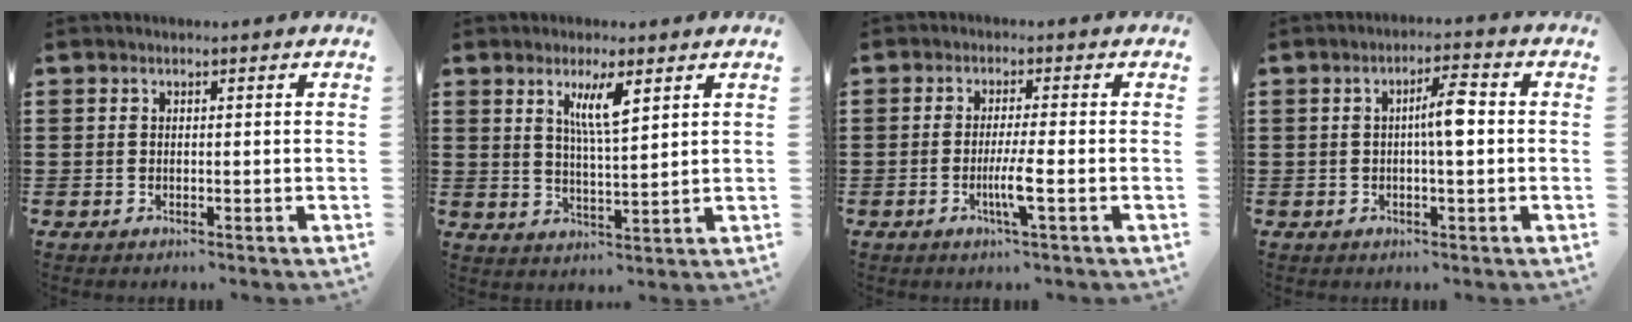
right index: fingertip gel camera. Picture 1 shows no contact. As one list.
[{"total": 5.4, "force": [2.7, 1.2, 4.6], "torque": [-0.098, 0.005, 0.045]}, {"total": 4.2, "force": [-1.3, -0.1, 4.0], "torque": [-0.076, -0.015, -0.027]}, {"total": 4.8, "force": [0.0, 0.8, 4.7], "torque": [-0.078, 0.002, -0.005]}]